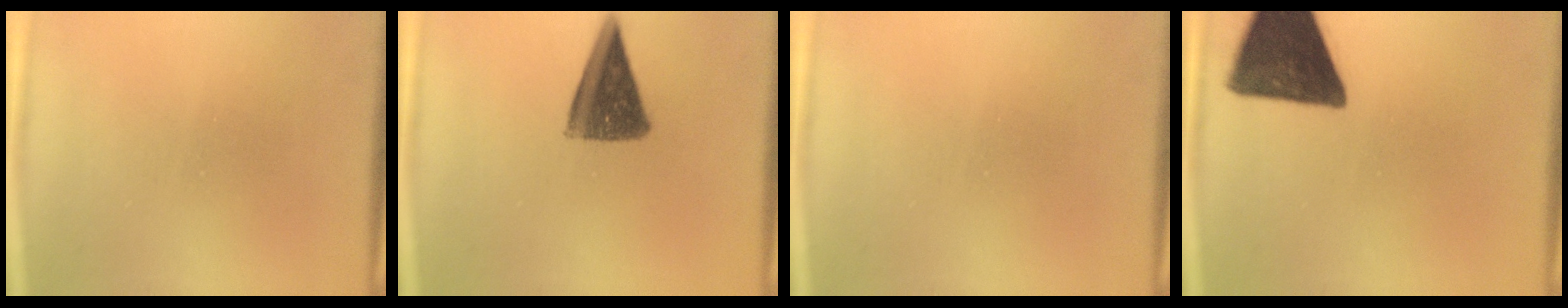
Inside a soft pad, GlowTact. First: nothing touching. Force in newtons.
{"total": 10.4}
{"total": 0.0}
{"total": 16.4}